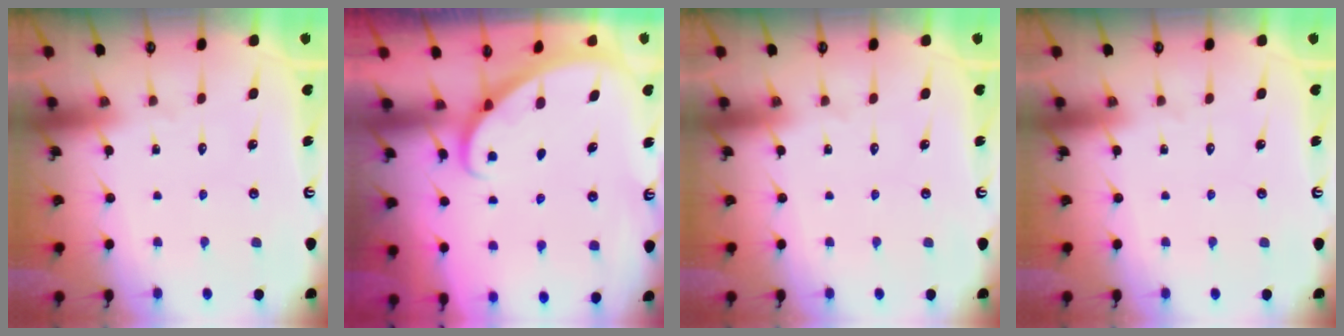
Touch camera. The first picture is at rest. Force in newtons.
{"total": 1.9, "press": 1.9, "slide": 0.1}
{"total": 0.0}
{"total": 0.0}